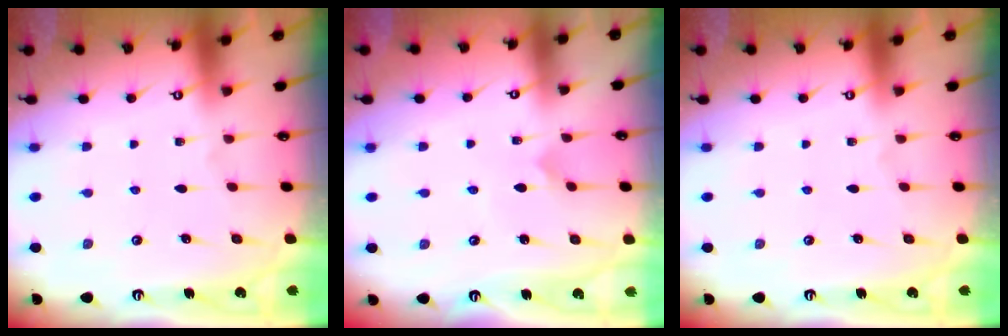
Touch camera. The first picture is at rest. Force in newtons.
{"total": 2.0, "press": 2.0, "slide": 0.1}
{"total": 0.0}